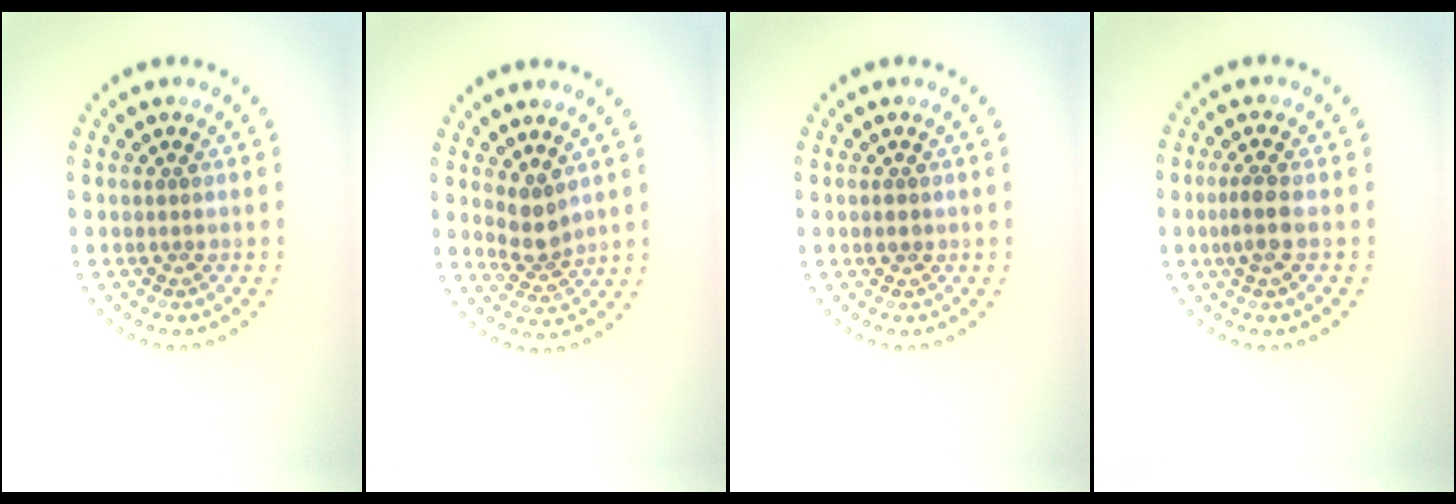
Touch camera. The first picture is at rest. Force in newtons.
{"total": 2.6, "press": 2.1, "slide": 1.5}
{"total": 1.0, "press": 1.0, "slide": 0.2}
{"total": 2.1, "press": 1.9, "slide": 0.9}